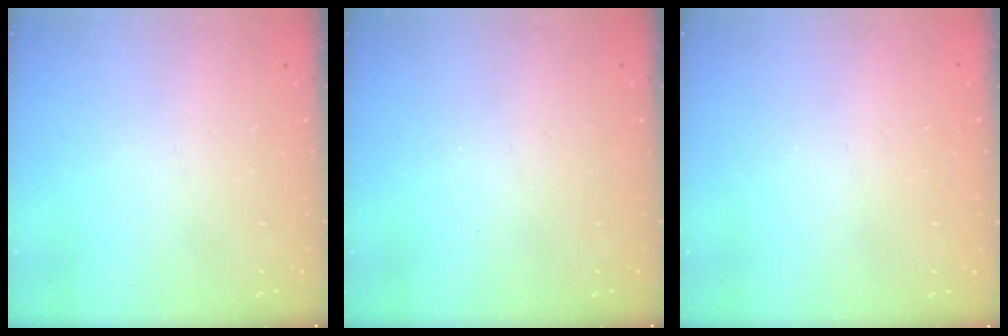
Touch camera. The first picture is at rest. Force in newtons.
{"total": 0.0}
{"total": 1.5, "press": 1.5, "slide": 0.1}